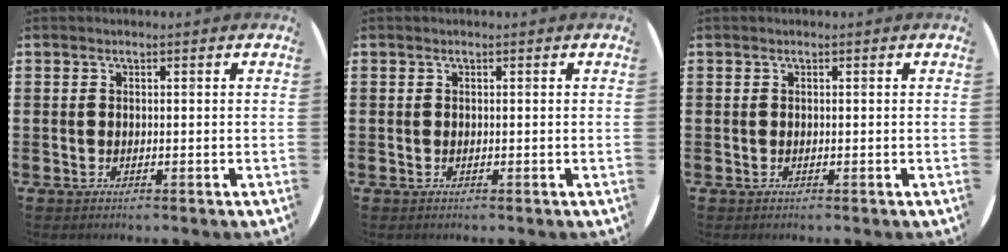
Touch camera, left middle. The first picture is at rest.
{"total": 0.0}
{"total": 0.0}